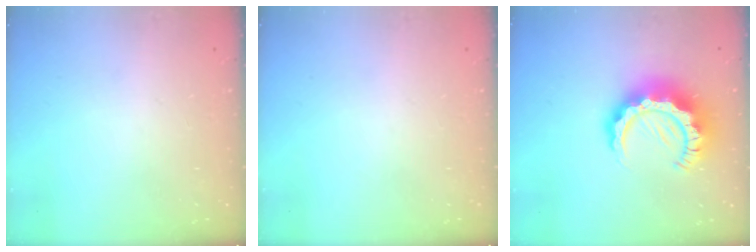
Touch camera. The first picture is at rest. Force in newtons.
{"total": 0.0}
{"total": 15.1, "press": 15.1, "slide": 1.2}